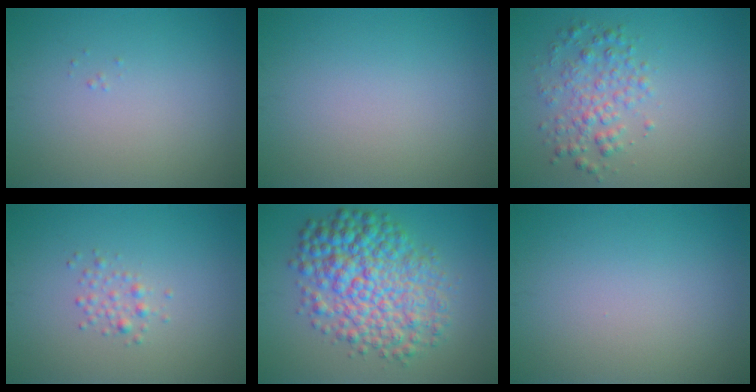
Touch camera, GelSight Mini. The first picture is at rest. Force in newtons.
{"total": 0.0}
{"total": 3.0, "press": 3.0, "slide": 0.0}
{"total": 1.3, "press": 1.3, "slide": 0.0}
{"total": 8.4, "press": 8.4, "slide": 0.0}
{"total": 0.0}